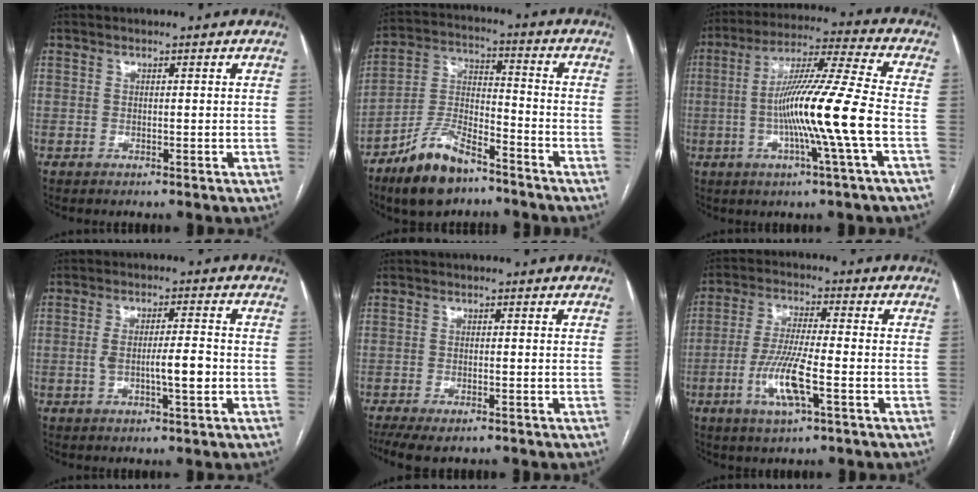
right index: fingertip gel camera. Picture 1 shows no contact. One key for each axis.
{"total": 11.9, "fx": -8.5, "fy": 4.1, "fz": 7.2, "tx": -0.150, "ty": -0.003, "tz": -0.160}
{"total": 14.7, "fx": -3.0, "fy": -1.4, "fz": 14.4, "tx": -0.256, "ty": -0.002, "tz": -0.064}
{"total": 5.8, "fx": -1.1, "fy": 0.9, "fz": 5.6, "tx": -0.102, "ty": 0.005, "tz": -0.015}
{"total": 7.7, "fx": -5.8, "fy": 2.5, "fz": 4.5, "tx": -0.072, "ty": -0.011, "tz": -0.090}
{"total": 9.2, "fx": -3.2, "fy": 1.2, "fz": 8.5, "tx": -0.173, "ty": -0.008, "tz": -0.061}